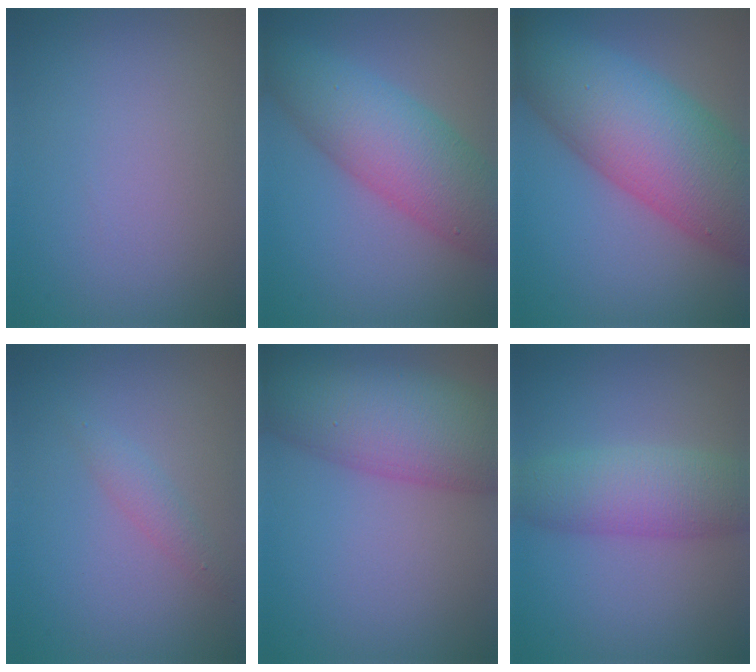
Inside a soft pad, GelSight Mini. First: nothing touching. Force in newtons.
{"total": 8.4, "press": 8.4, "slide": 0.0}
{"total": 13.6, "press": 13.6, "slide": 0.5}
{"total": 1.4, "press": 1.4, "slide": 0.0}
{"total": 10.3, "press": 10.3, "slide": 0.6}
{"total": 5.3, "press": 5.3, "slide": 0.0}